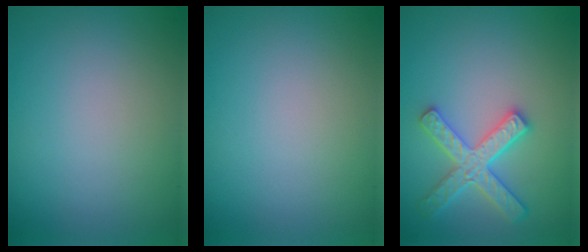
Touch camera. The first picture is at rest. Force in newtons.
{"total": 0.0}
{"total": 4.2, "press": 3.9, "slide": 1.7}